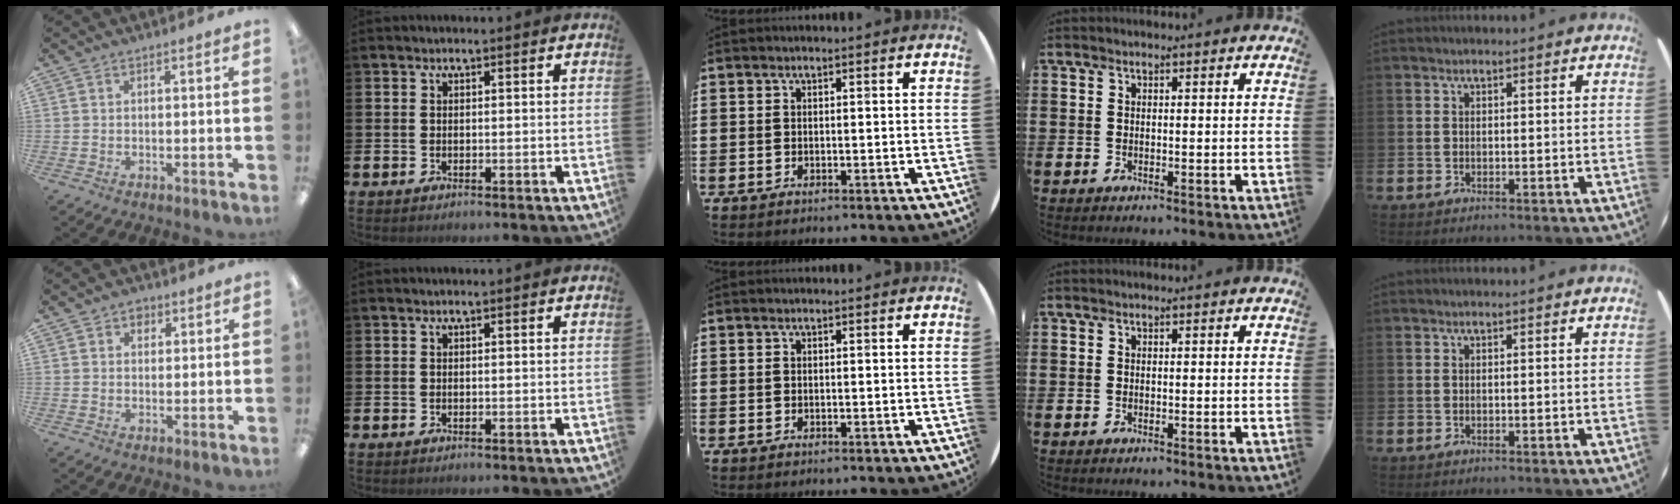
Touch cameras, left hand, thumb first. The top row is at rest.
{"thumb": {"total": 2.7, "force": [1.6, 2.1, 0.8], "torque": [-0.003, -0.001, 0.025]}}